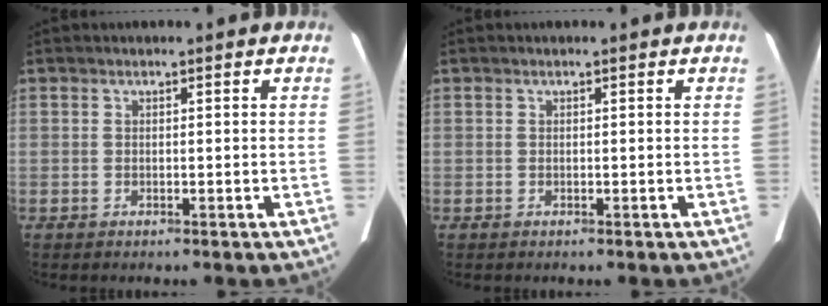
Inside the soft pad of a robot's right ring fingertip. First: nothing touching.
{"total": 0.0}